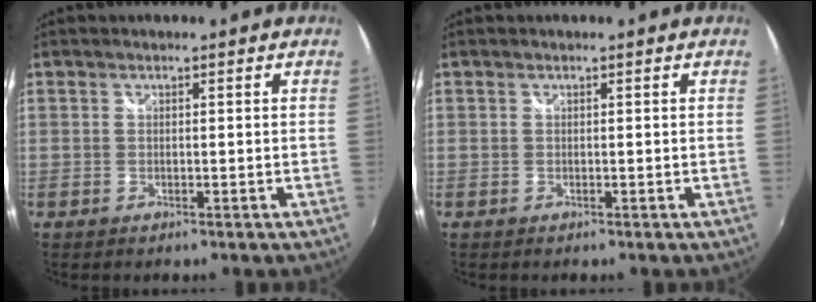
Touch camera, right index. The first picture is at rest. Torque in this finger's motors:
{"motor_torque": [0.00, 0.01, -0.01, 0.00]}